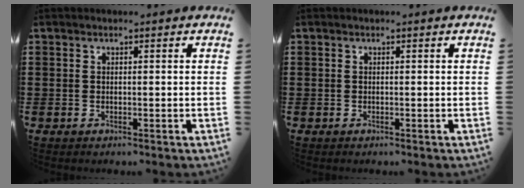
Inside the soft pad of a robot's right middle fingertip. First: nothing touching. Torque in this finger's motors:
{"motor_torque": [-0.53, -0.33, 0.22, 0.05]}